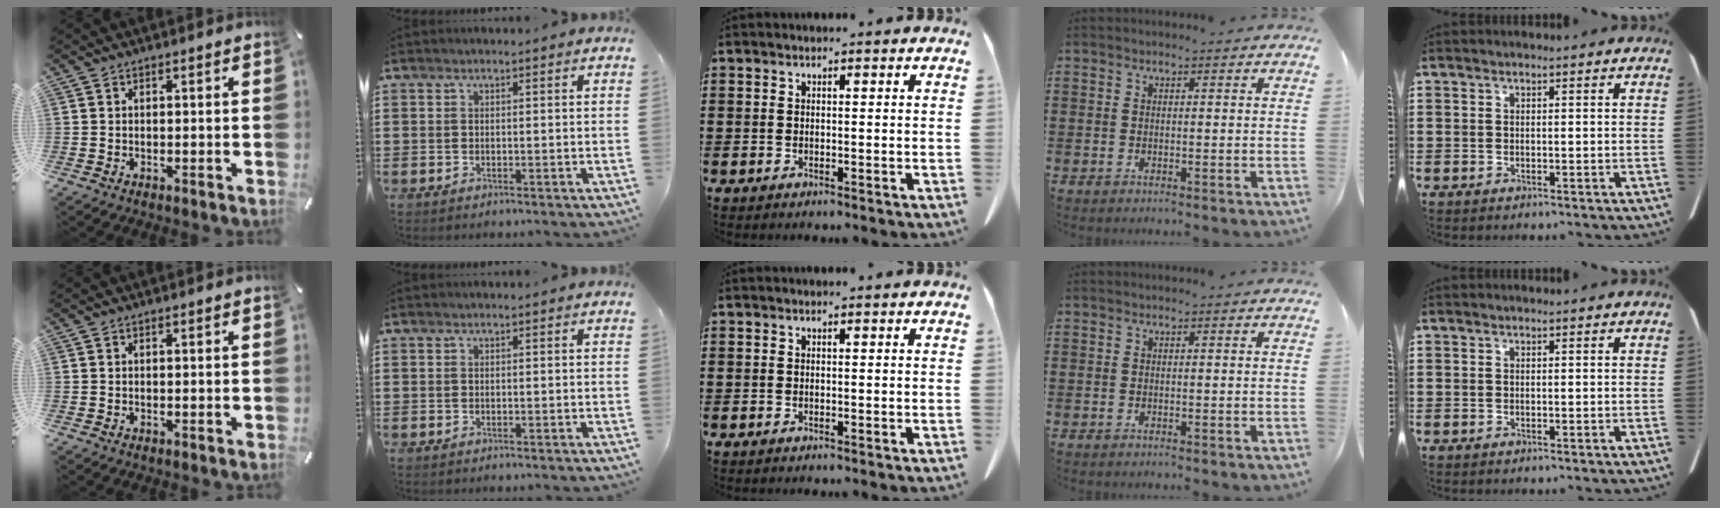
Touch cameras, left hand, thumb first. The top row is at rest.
{}